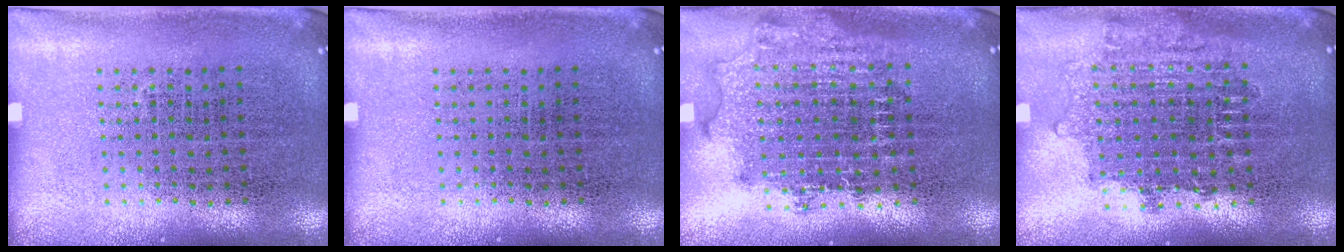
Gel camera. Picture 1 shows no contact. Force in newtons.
{"total": 0.0}
{"total": 1.9, "press": 1.5, "slide": 1.1}
{"total": 1.6, "press": 1.3, "slide": 0.9}